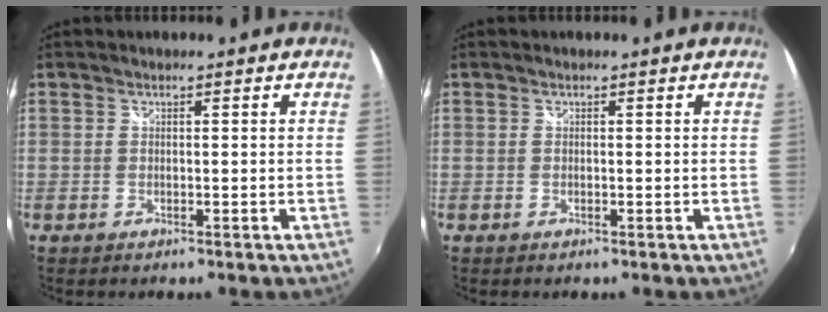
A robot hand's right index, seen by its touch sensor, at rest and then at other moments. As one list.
[{"total": 0.0}]